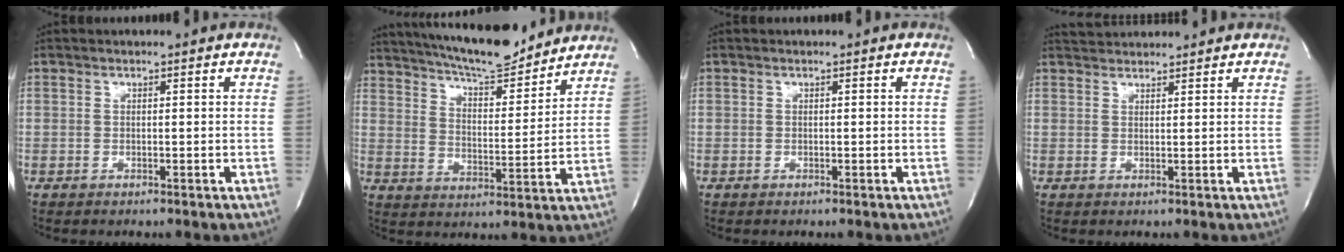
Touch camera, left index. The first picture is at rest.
{"total": 16.2, "force": [14.5, 2.5, 6.7], "torque": [-0.114, -0.002, 0.225]}
{"total": 0.0}
{"total": 3.8, "force": [3.8, 0.3, 0.3], "torque": [-0.011, 0.028, 0.065]}